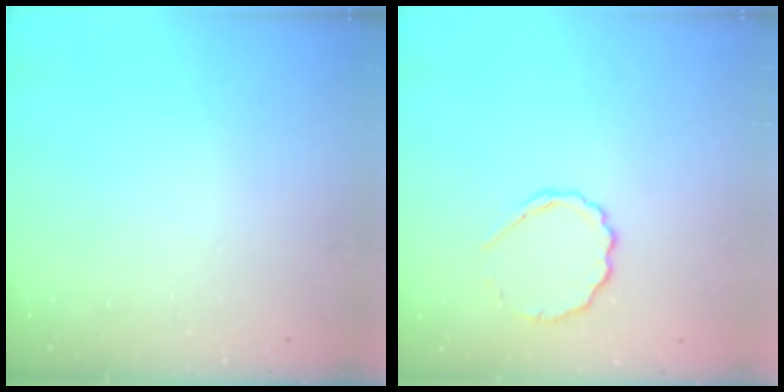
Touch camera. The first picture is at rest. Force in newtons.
{"total": 7.4, "press": 7.1, "slide": 2.0}